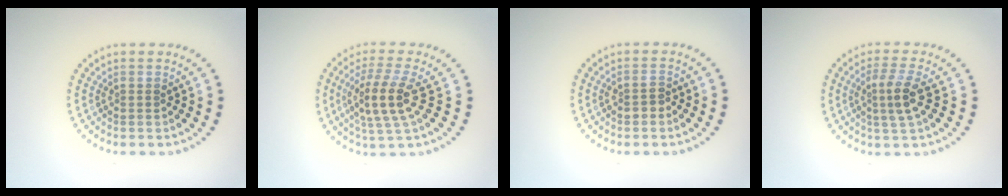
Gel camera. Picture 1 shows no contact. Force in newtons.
{"total": 4.2, "press": 3.6, "slide": 2.1}
{"total": 1.3, "press": 1.3, "slide": 0.3}
{"total": 2.9, "press": 2.5, "slide": 1.4}